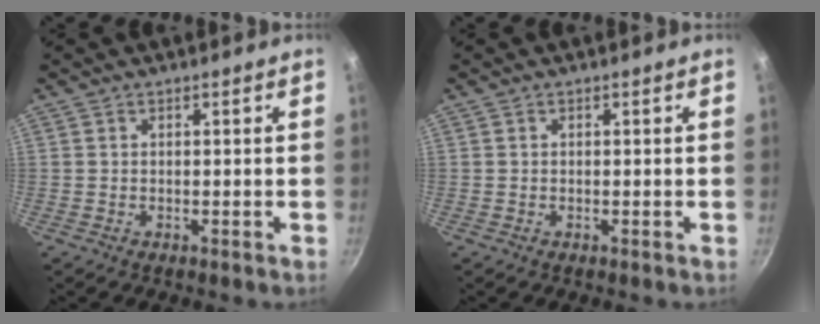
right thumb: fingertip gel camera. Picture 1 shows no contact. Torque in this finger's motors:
{"motor_torque": [-0.15, -0.21, 0.18, 0.07, 0.03]}